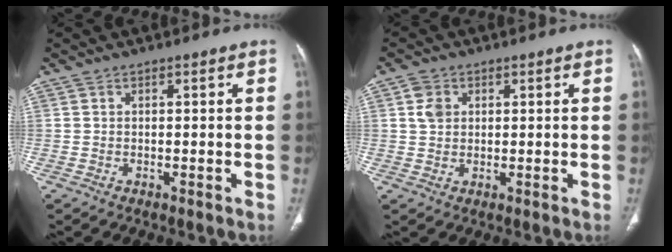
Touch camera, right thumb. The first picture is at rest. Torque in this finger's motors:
{"motor_torque": [-0.52, 0.67, 0.15, 0.72, -0.01]}